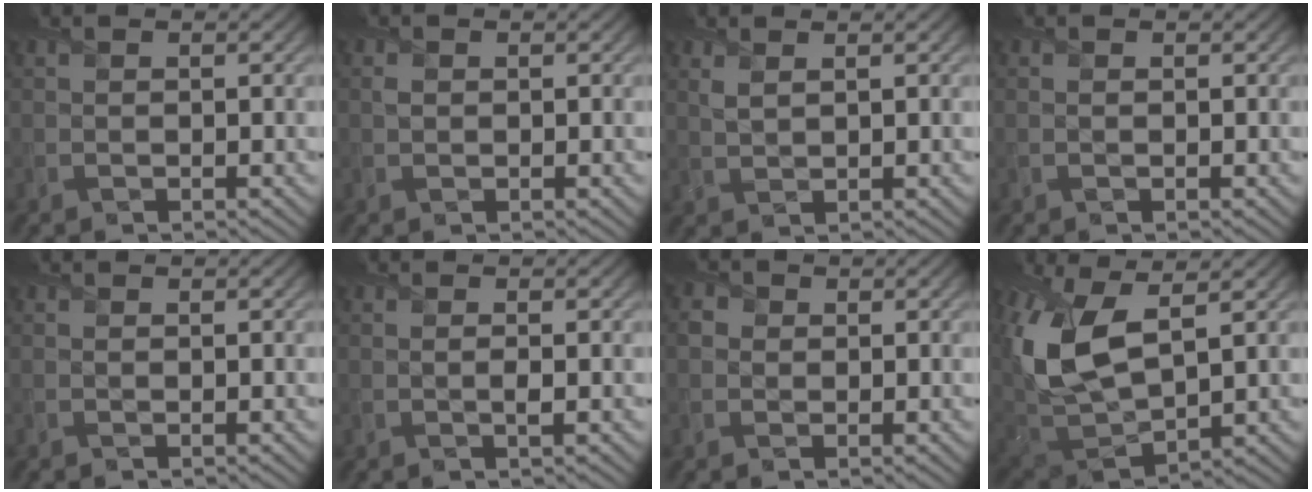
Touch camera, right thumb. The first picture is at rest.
{"total": 0.6, "force": [0.1, 0.5, 0.2], "torque": [-0.005, -0.003, 0.003]}
{"total": 1.5, "force": [1.1, 0.5, 0.9], "torque": [-0.027, -0.003, 0.028]}
{"total": 0.0}
{"total": 0.0}
{"total": 0.6, "force": [-0.2, 0.1, 0.6], "torque": [-0.009, -0.001, -0.004]}
{"total": 1.3, "force": [0.0, 1.3, 0.1], "torque": [0.000, -0.002, 0.001]}
{"total": 13.8, "force": [4.5, 7.0, 11.1], "torque": [-0.275, -0.002, 0.095]}